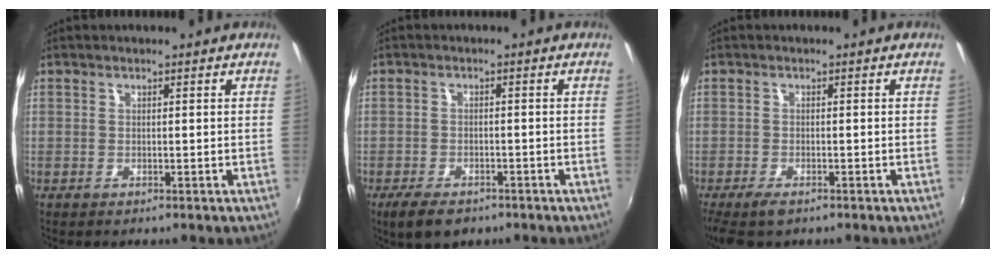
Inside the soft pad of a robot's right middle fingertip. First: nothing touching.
{"total": 5.9, "force": [-4.1, 2.9, 3.1], "torque": [-0.078, -0.012, -0.067]}
{"total": 5.4, "force": [-3.8, 1.8, 3.3], "torque": [-0.080, -0.022, -0.068]}